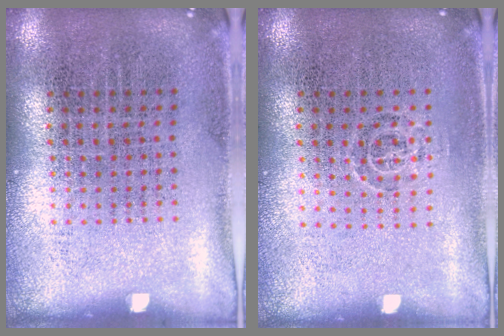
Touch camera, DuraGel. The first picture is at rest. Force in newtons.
{"total": 0.7, "press": 0.5, "slide": 0.6}